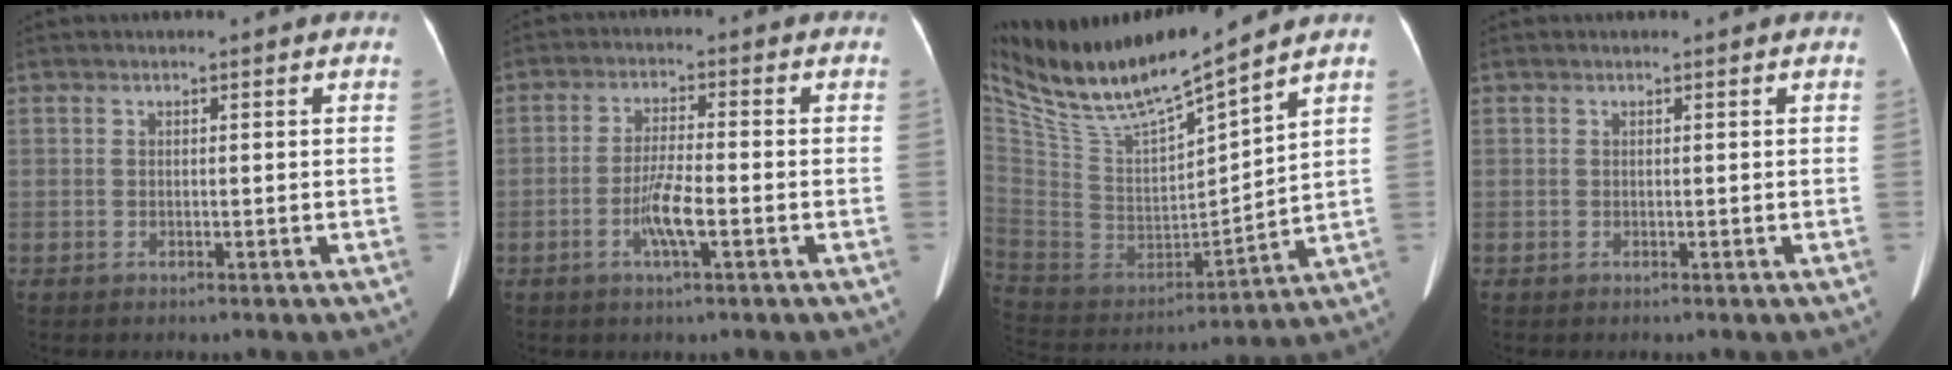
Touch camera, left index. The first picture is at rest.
{"total": 5.0, "force": [-1.8, 0.3, 4.6], "torque": [-0.094, -0.007, -0.037]}
{"total": 19.8, "force": [16.9, 1.0, 10.1], "torque": [-0.203, -0.004, 0.323]}
{"total": 0.8, "force": [0.7, 0.0, 0.3], "torque": [-0.005, 0.010, 0.010]}